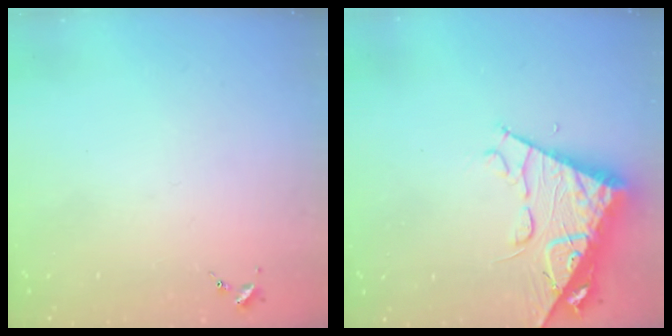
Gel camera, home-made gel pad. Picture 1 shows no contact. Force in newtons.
{"total": 12.6, "press": 12.5, "slide": 1.4}